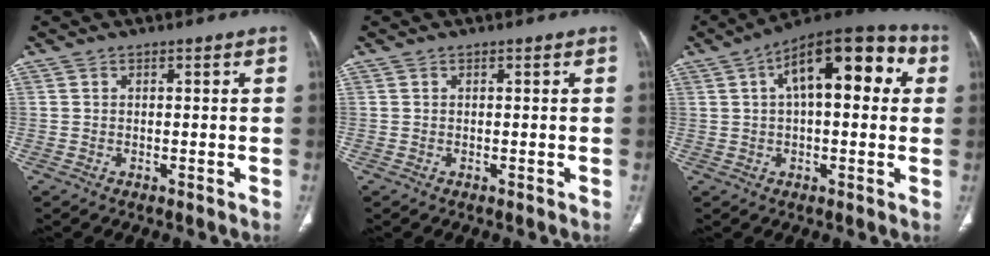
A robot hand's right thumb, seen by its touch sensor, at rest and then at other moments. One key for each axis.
{"total": 0.0}
{"total": 17.7, "fx": 4.8, "fy": 7.8, "fz": 15.1, "tx": -0.188, "ty": 0.033, "tz": 0.061}